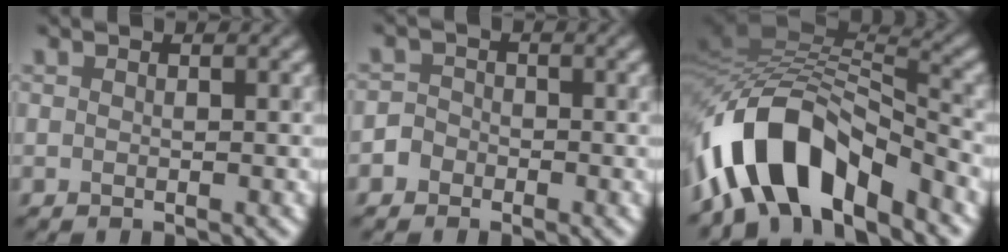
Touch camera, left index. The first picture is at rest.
{"total": 1.6, "force": [-0.9, 1.3, 0.1], "torque": [0.014, 0.007, -0.023]}
{"total": 11.4, "force": [-5.9, 5.2, 8.3], "torque": [-0.140, 0.019, -0.111]}